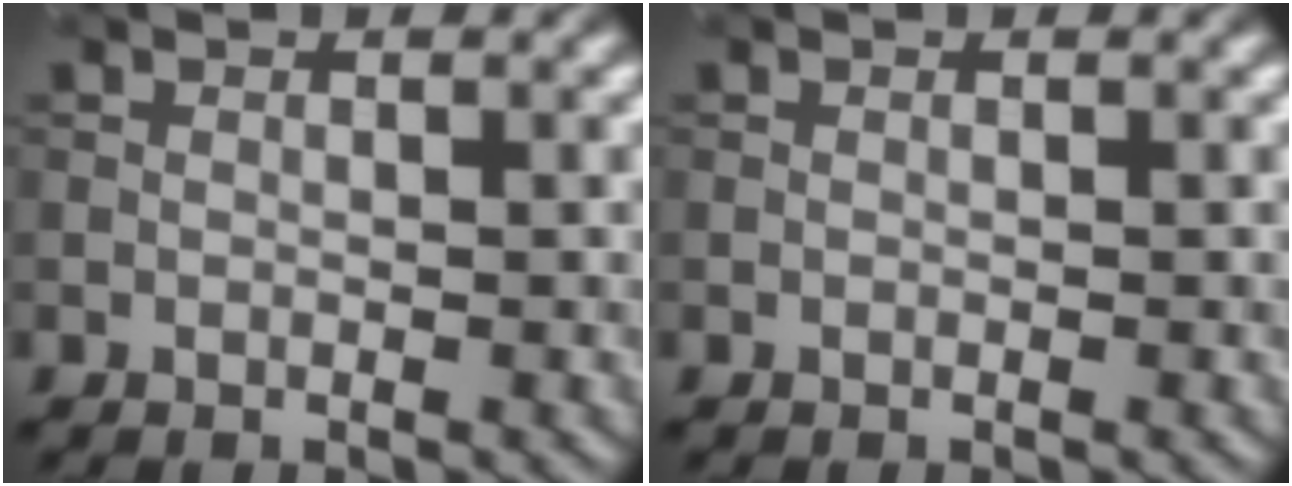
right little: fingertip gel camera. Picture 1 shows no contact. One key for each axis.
{"total": 0.0}